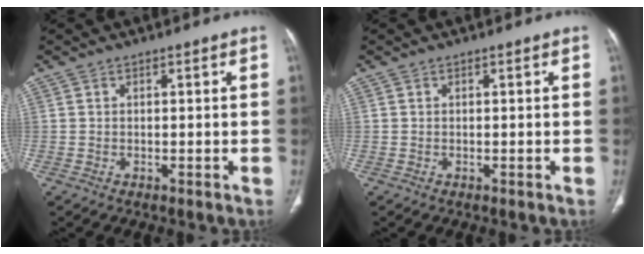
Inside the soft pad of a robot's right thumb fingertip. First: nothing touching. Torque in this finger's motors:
{"motor_torque": [0.09, 0.11, -0.15, 0.04, 0.03]}